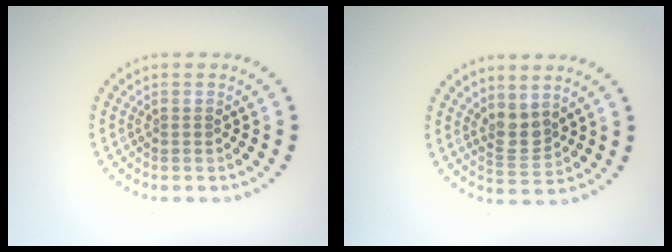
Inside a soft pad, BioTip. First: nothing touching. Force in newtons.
{"total": 2.1, "press": 1.7, "slide": 1.2}